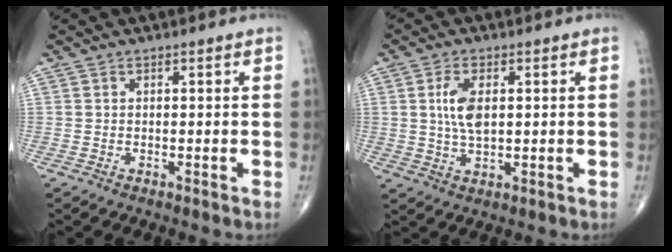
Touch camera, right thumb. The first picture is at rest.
{"total": 6.0, "force": [1.1, 2.9, 5.1], "torque": [-0.104, -0.004, 0.023]}